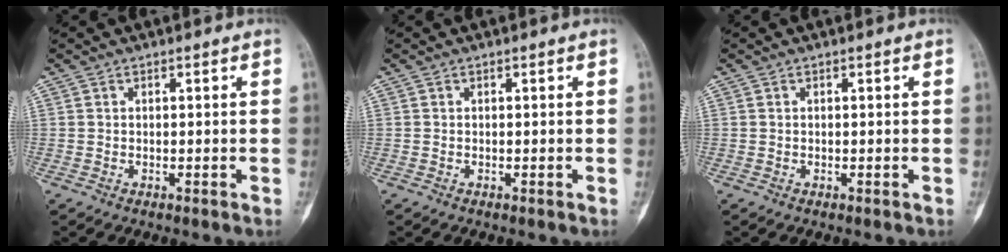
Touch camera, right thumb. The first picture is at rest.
{"total": 0.0}
{"total": 0.0}